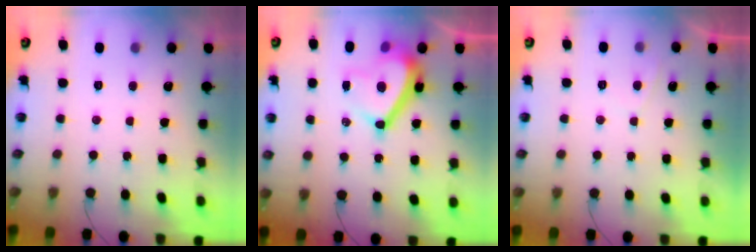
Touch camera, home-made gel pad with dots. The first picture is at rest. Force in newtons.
{"total": 10.8, "press": 10.5, "slide": 2.5}
{"total": 0.7, "press": 0.4, "slide": 0.5}